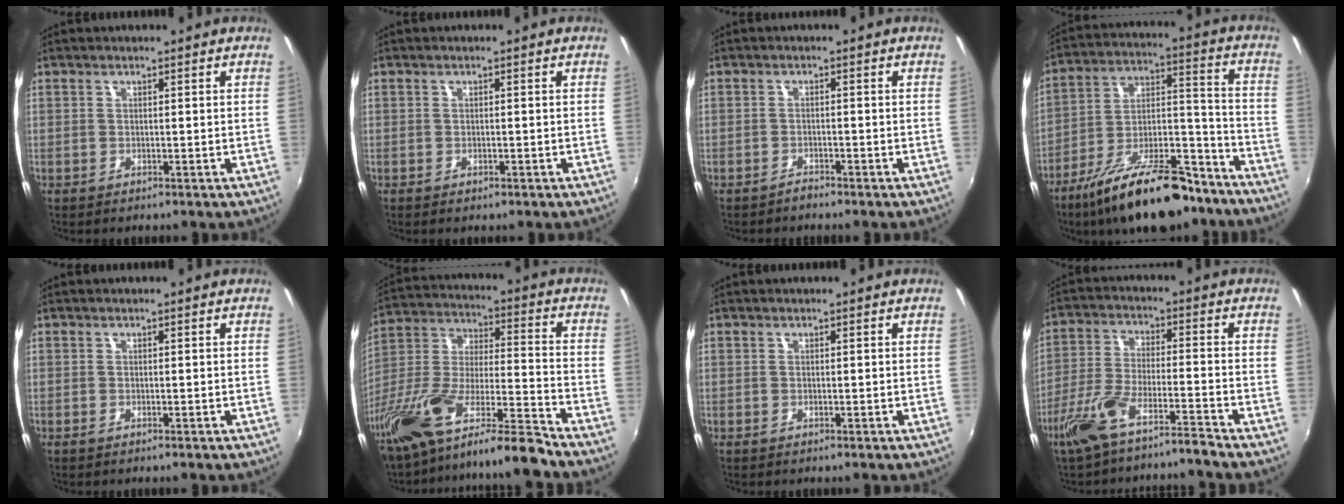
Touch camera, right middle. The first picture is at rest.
{"total": 0.8, "force": [-0.6, 0.5, 0.4], "torque": [-0.007, -0.003, -0.009]}
{"total": 1.4, "force": [-1.4, 0.2, 0.0], "torque": [-0.003, 0.003, -0.024]}
{"total": 21.9, "force": [-15.9, 7.6, 13.1], "torque": [-0.220, 0.003, -0.243]}
{"total": 0.0}
{"total": 17.7, "force": [-14.3, 0.6, 10.4], "torque": [-0.199, -0.023, -0.268]}
{"total": 0.0}
{"total": 8.6, "force": [-7.2, -0.1, 4.7], "torque": [-0.103, -0.004, -0.135]}